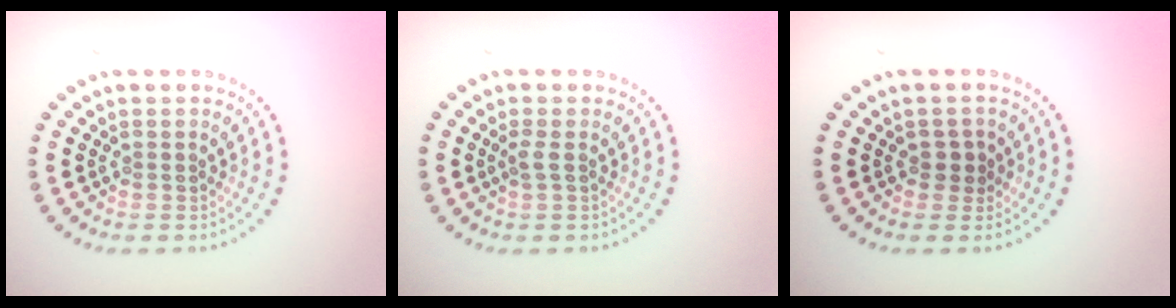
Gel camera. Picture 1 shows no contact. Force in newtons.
{"total": 0.9, "press": 0.6, "slide": 0.7}
{"total": 1.3, "press": 1.1, "slide": 0.6}